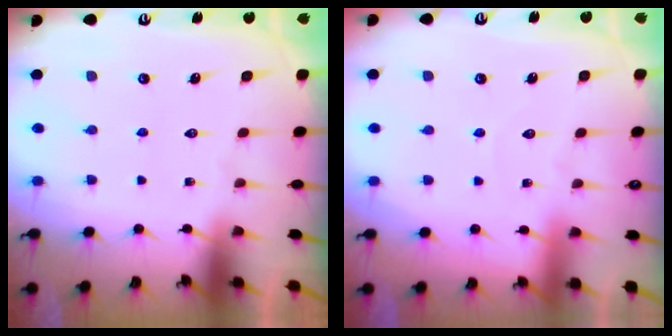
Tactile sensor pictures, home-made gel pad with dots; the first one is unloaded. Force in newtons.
{"total": 3.4, "press": 3.4, "slide": 0.3}